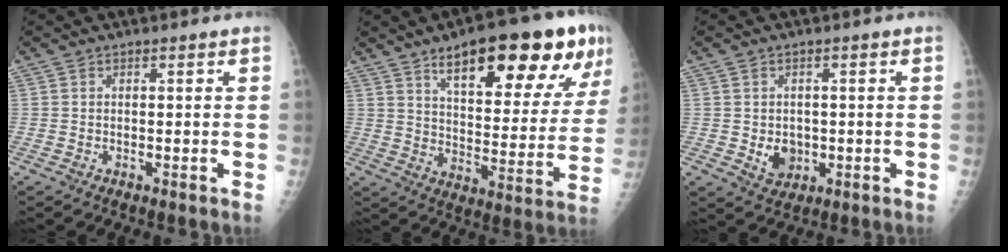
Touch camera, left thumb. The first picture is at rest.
{"total": 24.8, "force": [13.9, 7.7, 19.0], "torque": [-0.233, -0.036, 0.205]}
{"total": 4.4, "force": [-0.6, 3.7, 2.4], "torque": [-0.016, 0.000, 0.002]}